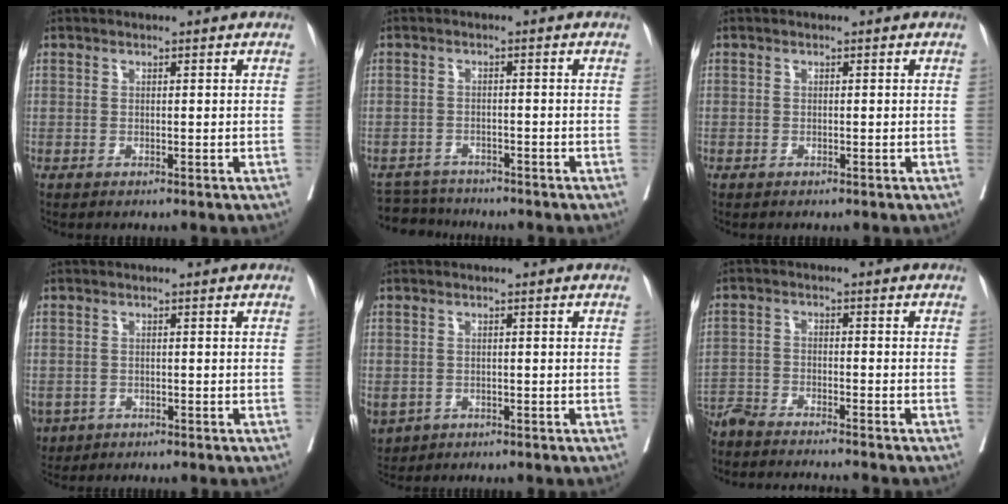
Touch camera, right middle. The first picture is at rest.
{"total": 4.8, "force": [-4.7, 0.8, -0.5], "torque": [0.009, -0.004, -0.081]}
{"total": 0.9, "force": [-0.2, 0.9, -0.1], "torque": [0.007, 0.007, -0.008]}
{"total": 4.0, "force": [-2.2, 3.1, 1.2], "torque": [-0.022, -0.001, -0.033]}
{"total": 6.5, "force": [-2.9, 5.2, 2.7], "torque": [-0.076, -0.006, -0.038]}
{"total": 12.0, "force": [-11.3, 0.3, 3.9], "torque": [-0.044, -0.009, -0.176]}